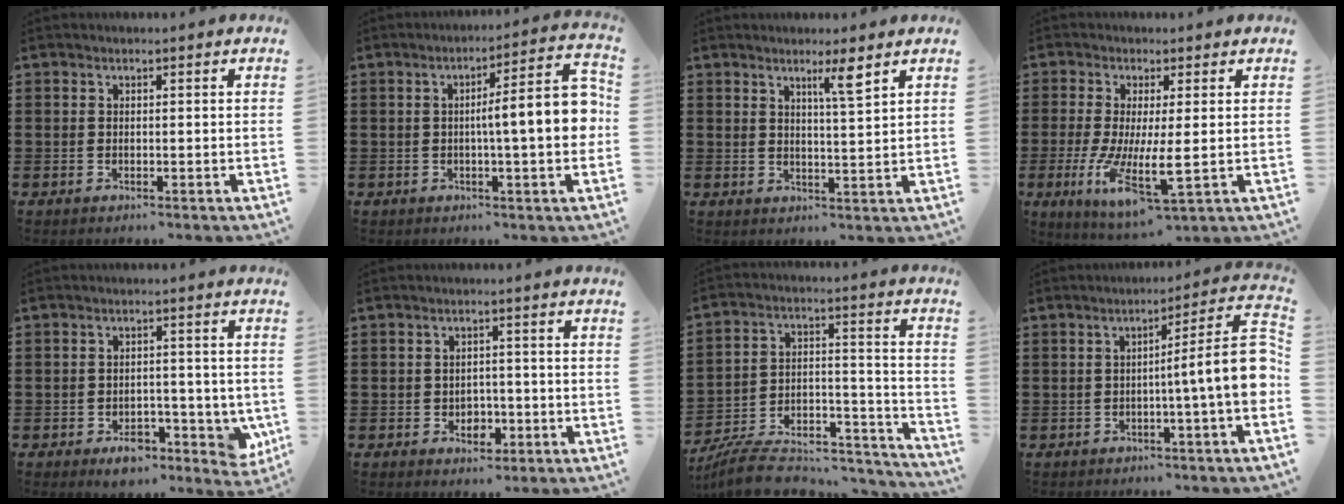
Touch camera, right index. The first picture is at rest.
{"total": 9.4, "force": [-0.1, 1.5, 9.3], "torque": [-0.140, -0.008, -0.009]}
{"total": 4.0, "force": [2.7, 0.0, 3.0], "torque": [-0.049, -0.007, 0.040]}
{"total": 7.4, "force": [-1.0, 1.2, 7.3], "torque": [-0.142, -0.025, -0.017]}
{"total": 5.6, "force": [-2.0, 4.1, 3.2], "torque": [-0.042, 0.010, -0.033]}
{"total": 2.6, "force": [-1.0, 2.0, 1.4], "torque": [-0.023, 0.000, -0.023]}
{"total": 10.2, "force": [-8.7, 3.1, 4.2], "torque": [-0.066, 0.024, -0.164]}
{"total": 10.2, "force": [-1.1, 0.9, 10.1], "torque": [-0.155, -0.016, -0.024]}